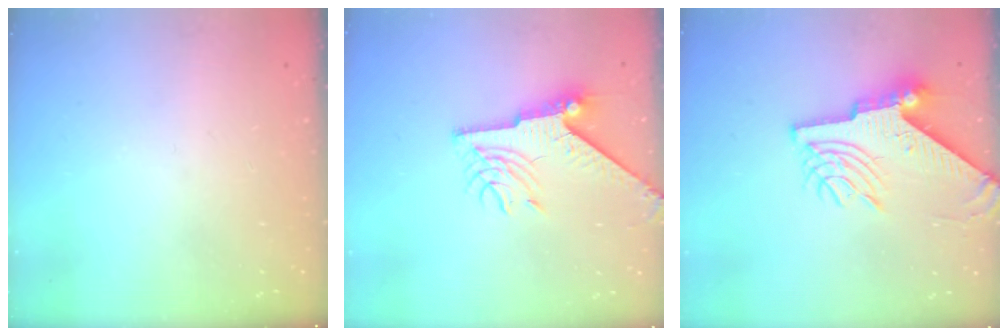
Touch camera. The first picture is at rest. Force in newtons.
{"total": 9.1, "press": 9.1, "slide": 0.6}
{"total": 10.8, "press": 10.7, "slide": 1.4}